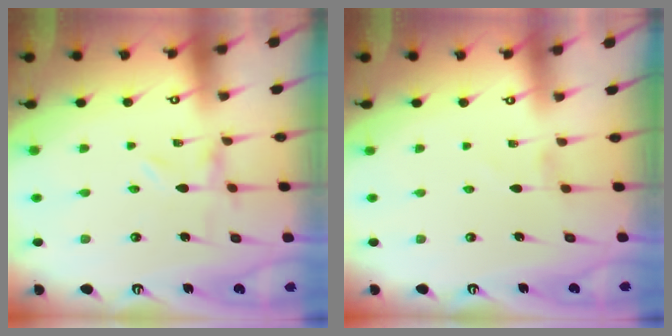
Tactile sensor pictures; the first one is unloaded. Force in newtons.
{"total": 0.6, "press": 0.6, "slide": 0.2}